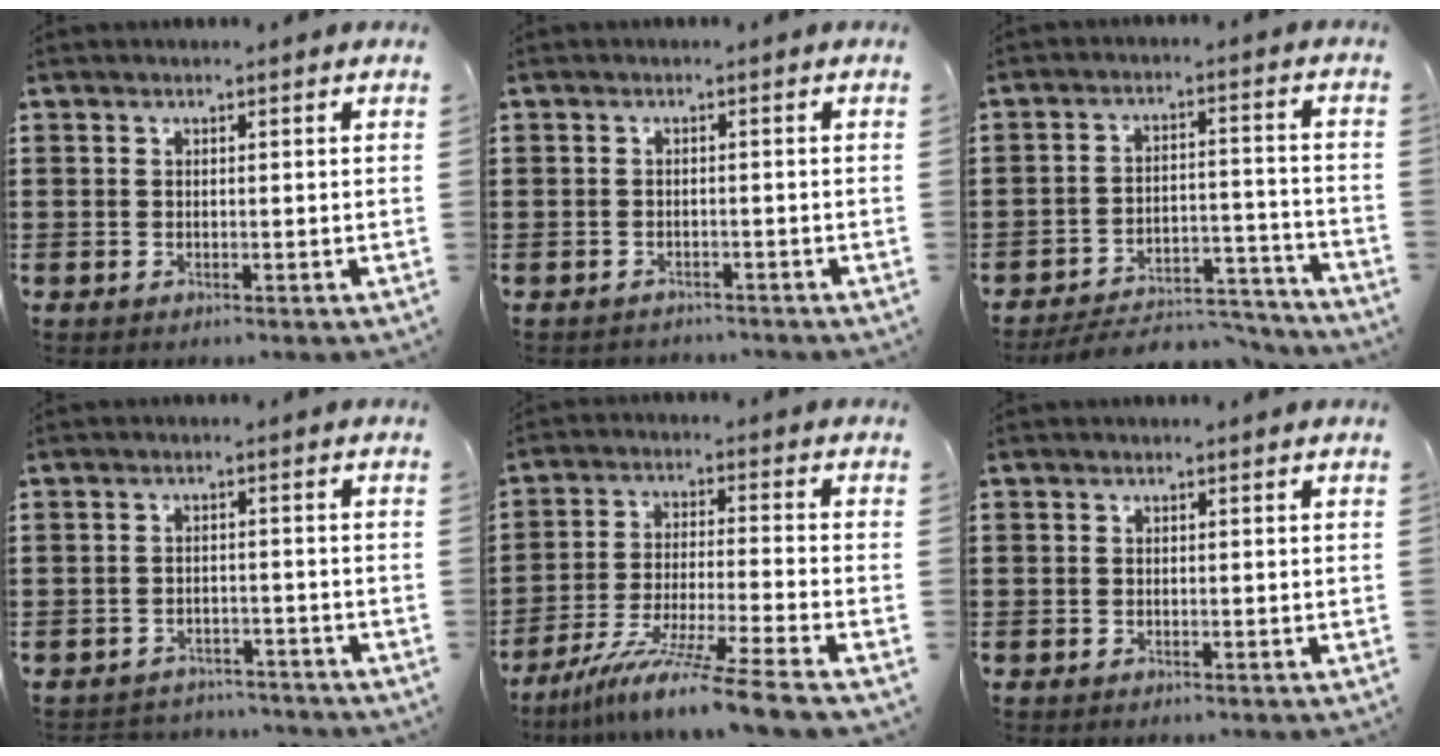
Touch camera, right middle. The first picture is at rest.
{"total": 1.4, "force": [-1.3, 0.4, -0.3], "torque": [0.000, 0.000, -0.031]}
{"total": 5.8, "force": [-5.5, 1.1, 1.5], "torque": [-0.020, 0.012, -0.106]}
{"total": 2.7, "force": [-2.6, 0.4, -0.2], "torque": [-0.005, -0.003, -0.057]}
{"total": 10.1, "force": [-8.5, -1.3, 5.3], "torque": [-0.101, -0.009, -0.171]}
{"total": 0.6, "force": [-0.3, 0.5, 0.0], "torque": [-0.002, 0.001, -0.007]}